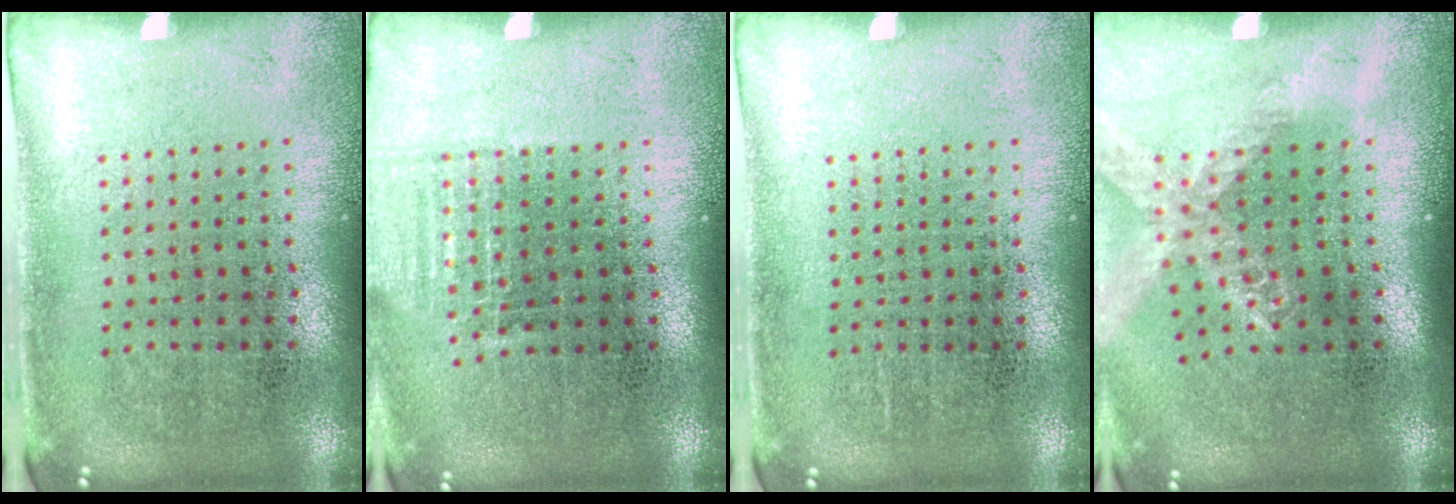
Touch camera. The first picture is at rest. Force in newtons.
{"total": 1.0, "press": 0.9, "slide": 0.5}
{"total": 0.0}
{"total": 1.6, "press": 1.4, "slide": 0.8}